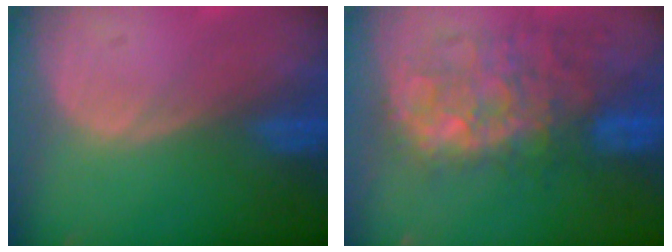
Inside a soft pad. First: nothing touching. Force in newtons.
{"total": 10.7, "press": 10.1, "slide": 3.6}